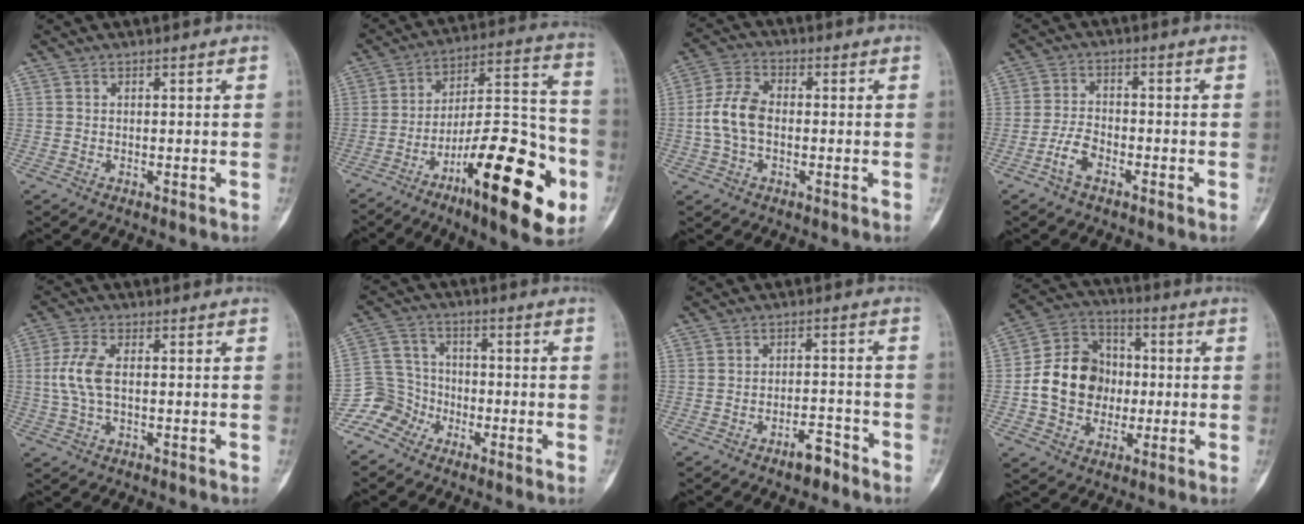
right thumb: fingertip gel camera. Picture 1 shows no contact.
{"total": 25.7, "force": [-10.8, 7.6, 22.1], "torque": [-0.309, 0.062, -0.163]}
{"total": 8.1, "force": [-0.7, 5.1, 6.3], "torque": [-0.131, 0.022, -0.020]}
{"total": 4.7, "force": [-2.8, 2.4, 3.0], "torque": [-0.055, 0.020, -0.056]}
{"total": 6.5, "force": [0.2, 3.2, 5.7], "torque": [-0.142, 0.009, 0.001]}
{"total": 7.3, "force": [-4.8, 5.6, 0.4], "torque": [0.019, 0.043, -0.109]}
{"total": 4.1, "force": [-3.0, 1.6, 2.2], "torque": [-0.026, 0.026, -0.048]}
{"total": 14.4, "force": [-1.1, 12.1, 7.9], "torque": [-0.108, 0.030, -0.024]}